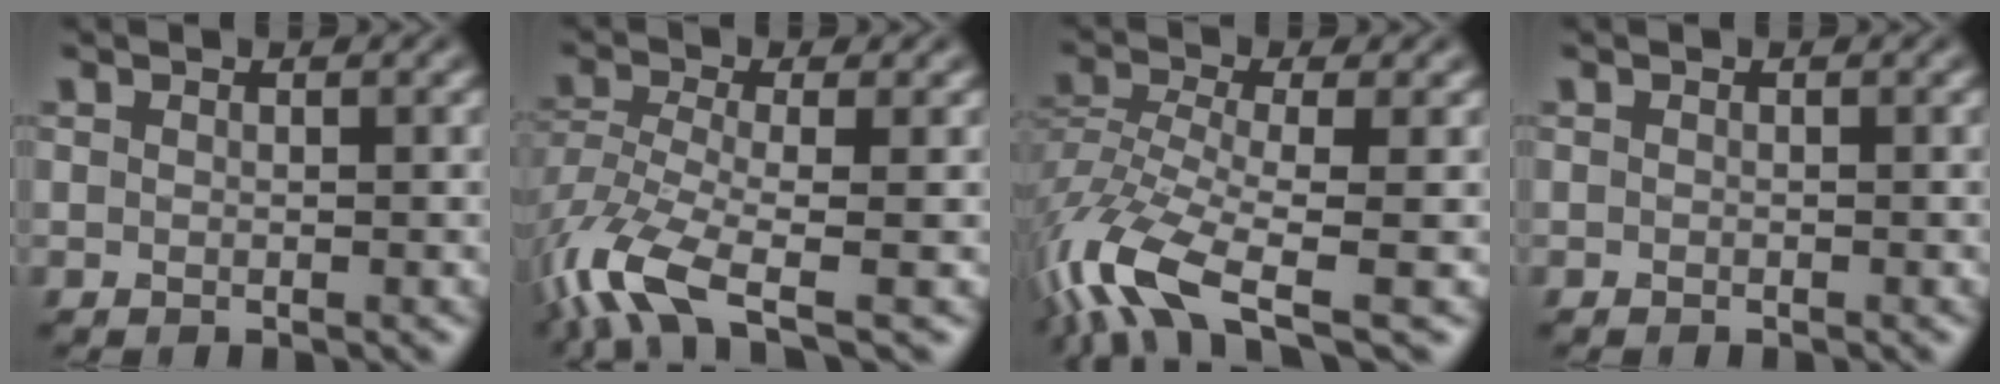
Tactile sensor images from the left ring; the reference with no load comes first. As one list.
[{"total": 8.5, "force": [-5.5, 2.4, 6.1], "torque": [-0.141, -0.009, -0.110]}, {"total": 9.9, "force": [-6.1, 2.8, 7.4], "torque": [-0.162, -0.006, -0.119]}, {"total": 0.0}]